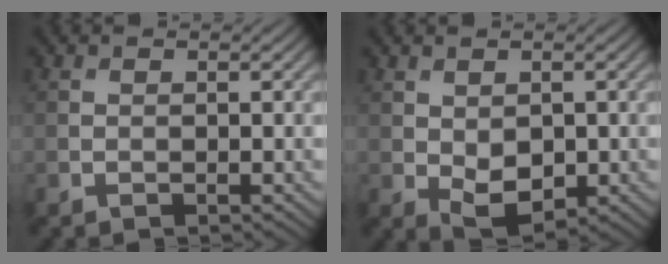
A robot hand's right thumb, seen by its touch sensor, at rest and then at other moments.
{"total": 4.2, "force": [-0.5, 2.6, 3.3], "torque": [-0.065, -0.010, 0.000]}